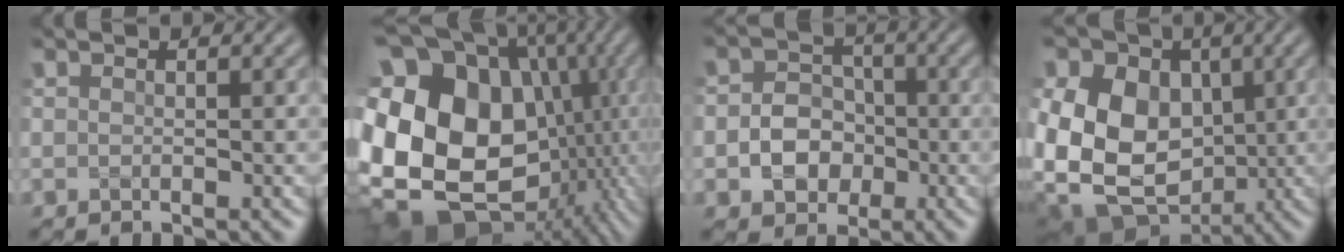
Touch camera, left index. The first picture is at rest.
{"total": 21.2, "force": [-0.6, 16.3, 13.6], "torque": [-0.269, 0.000, 0.010]}
{"total": 4.1, "force": [-0.9, 3.5, 2.0], "torque": [-0.015, 0.000, -0.022]}
{"total": 17.3, "force": [0.6, 14.7, 9.1], "torque": [-0.214, 0.020, -0.004]}